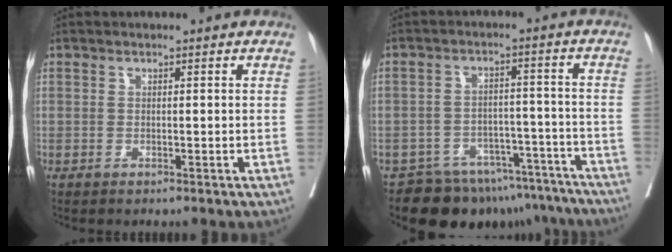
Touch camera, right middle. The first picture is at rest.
{"total": 15.4, "force": [-13.4, 7.0, 3.1], "torque": [-0.023, 0.029, -0.167]}